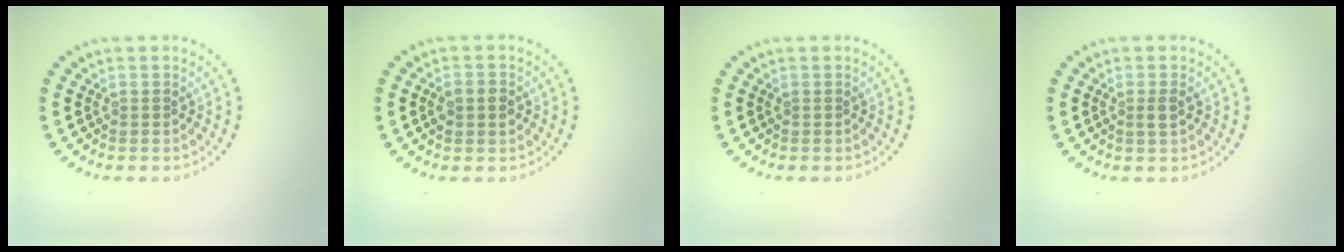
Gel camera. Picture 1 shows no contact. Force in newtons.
{"total": 2.6, "press": 2.6, "slide": 0.2}
{"total": 0.0}
{"total": 1.2, "press": 1.1, "slide": 0.5}